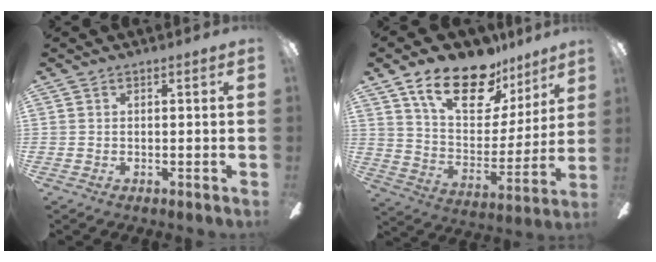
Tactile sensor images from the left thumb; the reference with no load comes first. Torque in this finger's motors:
{"motor_torque": [0.44, 0.43, 1.48, -1.31, 0.29]}